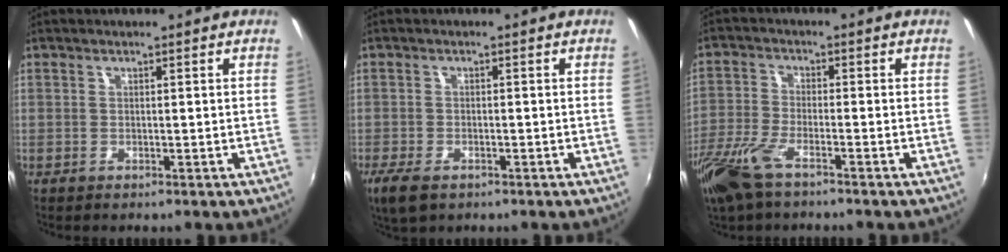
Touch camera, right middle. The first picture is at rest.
{"total": 5.6, "force": [-3.4, 2.5, 3.6], "torque": [-0.084, -0.018, -0.060]}
{"total": 9.1, "force": [-6.1, 2.6, 6.2], "torque": [-0.151, -0.018, -0.128]}